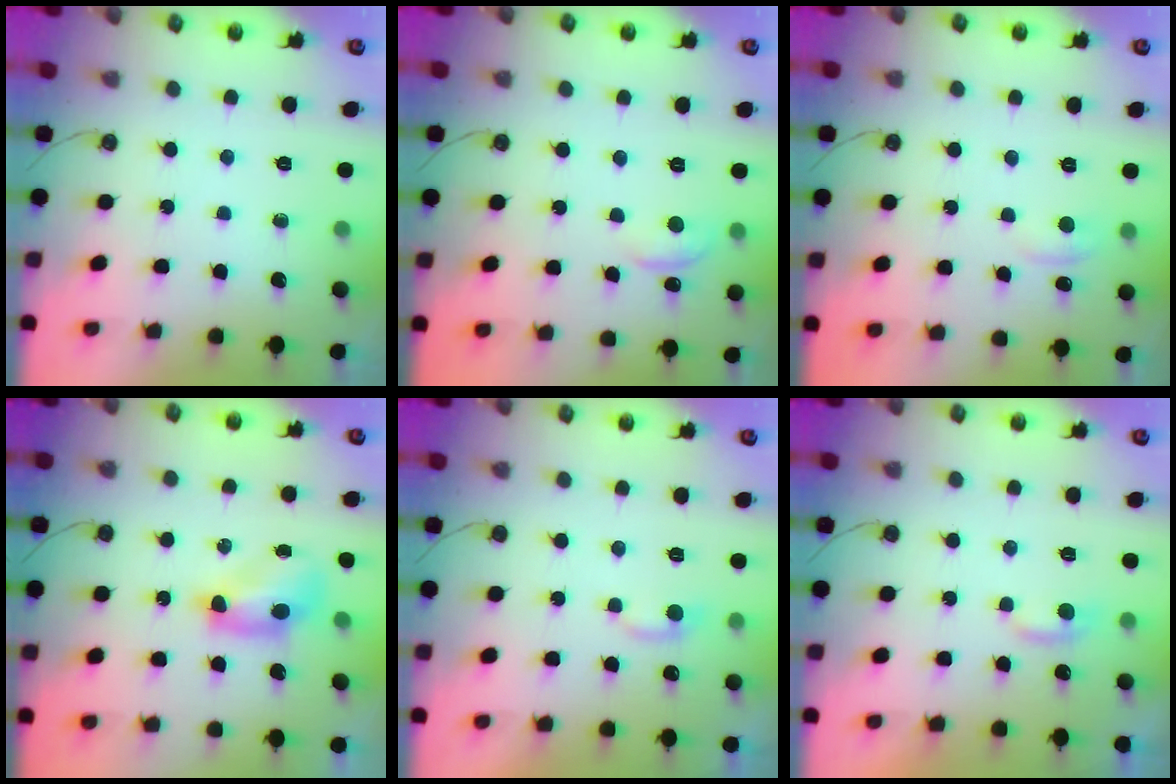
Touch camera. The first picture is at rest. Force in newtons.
{"total": 1.6, "press": 1.3, "slide": 0.8}
{"total": 1.9, "press": 1.8, "slide": 0.6}
{"total": 5.7, "press": 5.6, "slide": 0.9}
{"total": 1.6, "press": 1.5, "slide": 0.5}
{"total": 1.2, "press": 1.0, "slide": 0.7}